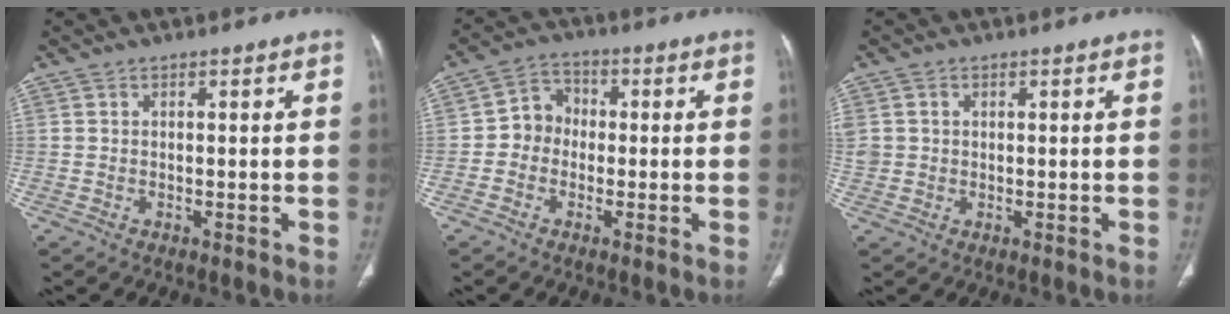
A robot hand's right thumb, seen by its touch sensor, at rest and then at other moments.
{"total": 5.5, "force": [-0.9, 4.9, 2.4], "torque": [-0.017, 0.022, -0.030]}
{"total": 4.0, "force": [0.8, 3.7, 1.5], "torque": [-0.036, 0.007, 0.024]}